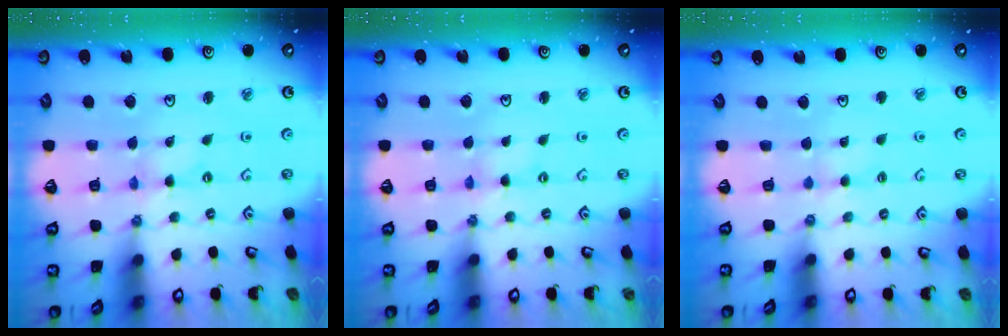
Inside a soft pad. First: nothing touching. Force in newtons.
{"total": 0.0}
{"total": 1.7, "press": 1.6, "slide": 0.4}